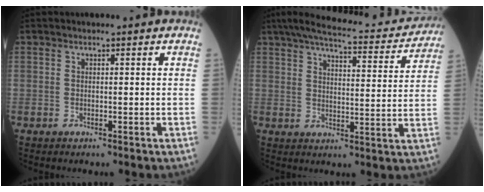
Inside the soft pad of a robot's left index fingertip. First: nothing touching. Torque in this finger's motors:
{"motor_torque": [-0.58, -0.75, -0.03, -0.01]}